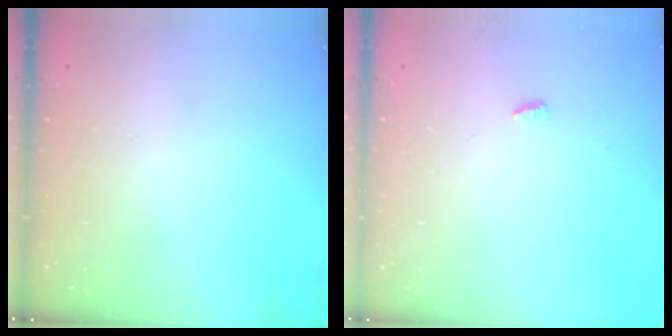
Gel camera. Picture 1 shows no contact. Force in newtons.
{"total": 2.7, "press": 2.7, "slide": 0.2}